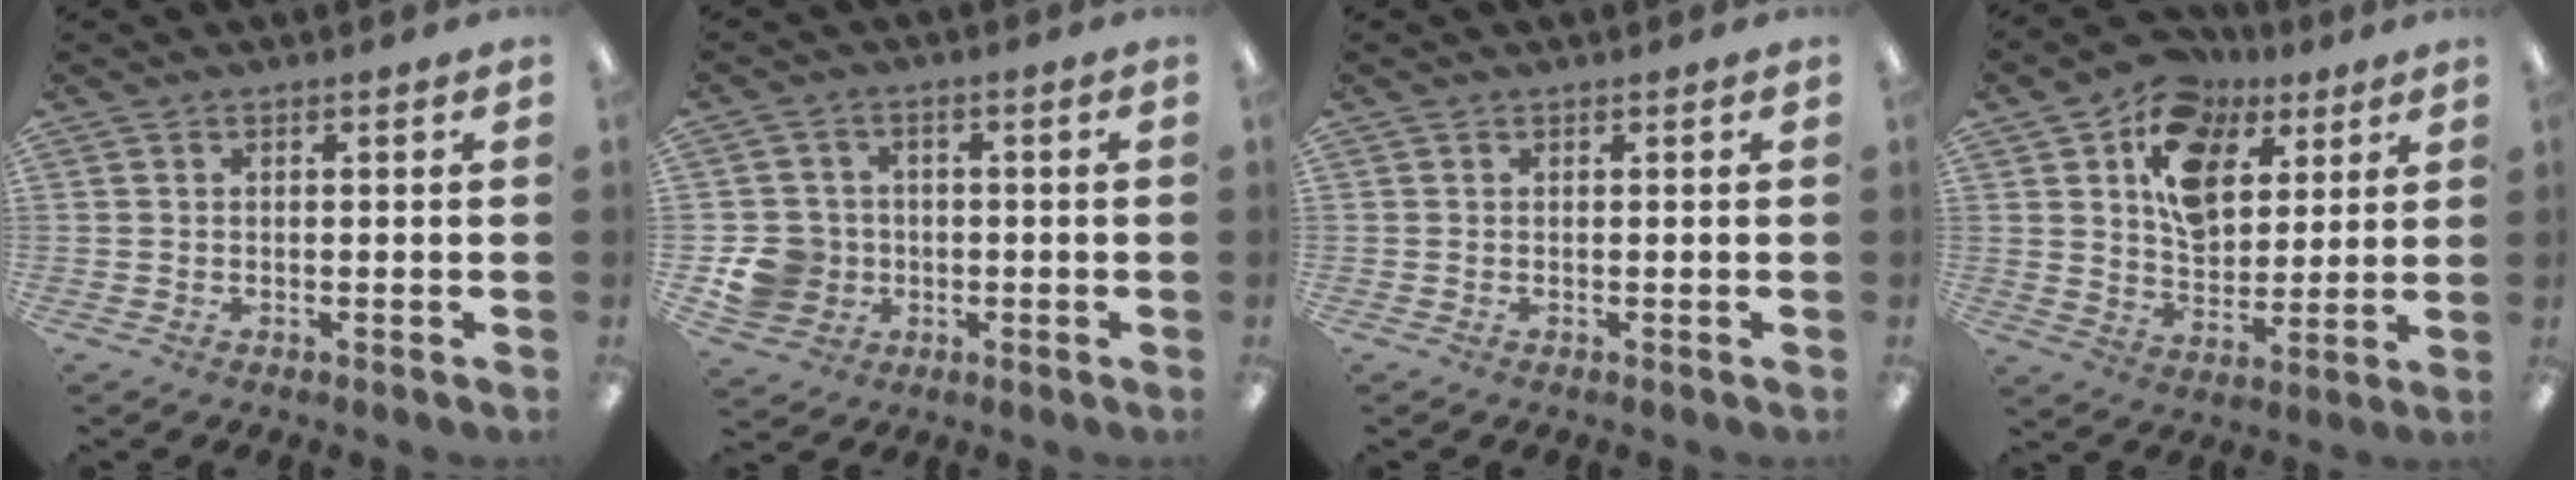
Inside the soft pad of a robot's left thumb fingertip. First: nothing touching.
{"total": 8.6, "force": [-1.7, 8.1, 2.4], "torque": [-0.056, 0.019, -0.024]}
{"total": 0.0}
{"total": 14.3, "force": [7.5, 9.9, 7.1], "torque": [-0.115, -0.032, 0.138]}